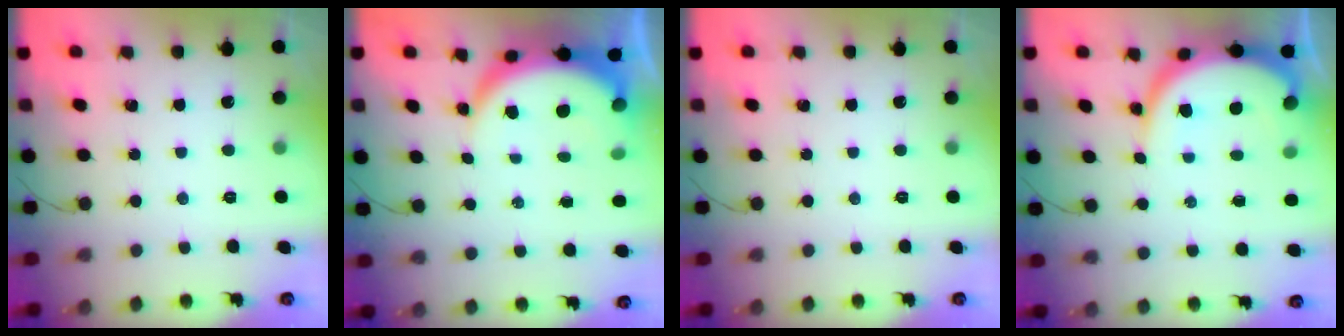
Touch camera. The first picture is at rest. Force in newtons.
{"total": 8.4, "press": 8.3, "slide": 1.0}
{"total": 0.0}
{"total": 9.8, "press": 9.7, "slide": 0.7}